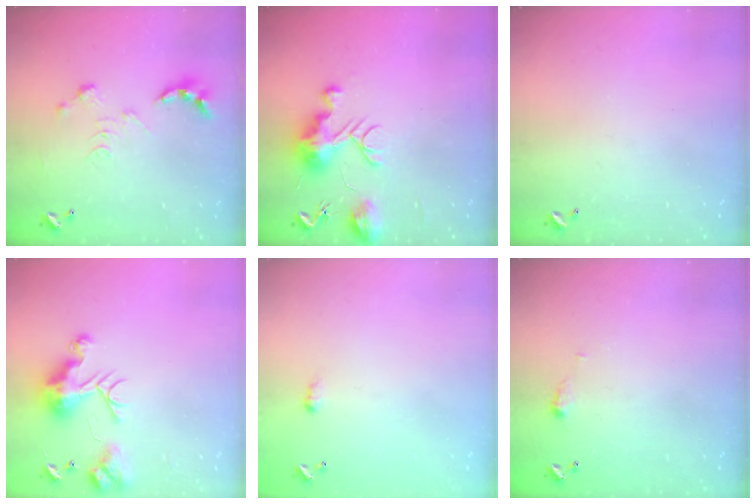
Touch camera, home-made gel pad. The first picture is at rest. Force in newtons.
{"total": 12.5, "press": 12.5, "slide": 0.5}
{"total": 0.0}
{"total": 12.0, "press": 12.0, "slide": 1.1}
{"total": 1.6, "press": 1.5, "slide": 0.4}
{"total": 2.9, "press": 2.9, "slide": 0.5}